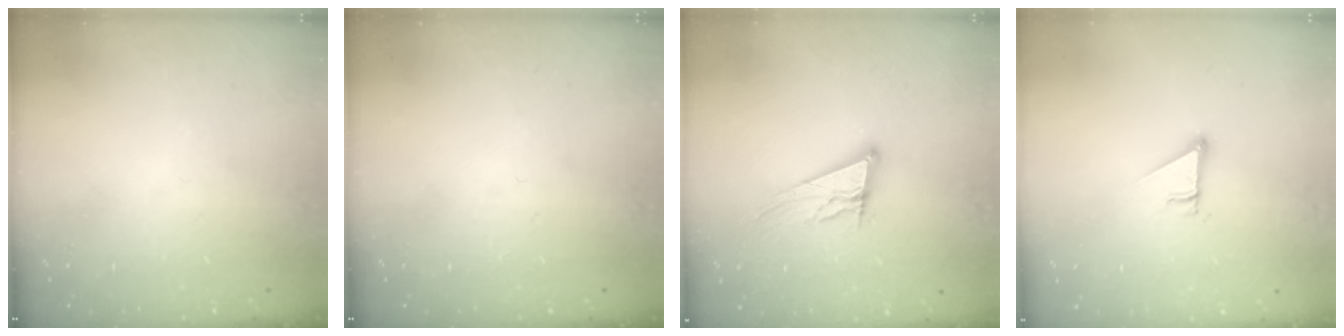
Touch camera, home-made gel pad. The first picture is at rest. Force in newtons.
{"total": 0.0}
{"total": 13.0, "press": 12.7, "slide": 2.8}
{"total": 2.5, "press": 2.5, "slide": 0.1}